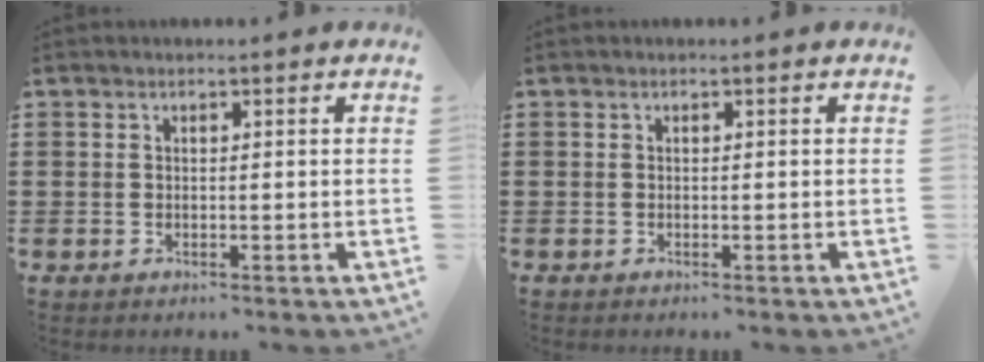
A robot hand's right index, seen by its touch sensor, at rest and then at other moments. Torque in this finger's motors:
{"motor_torque": [-0.16, -0.32, -0.02, -0.01]}